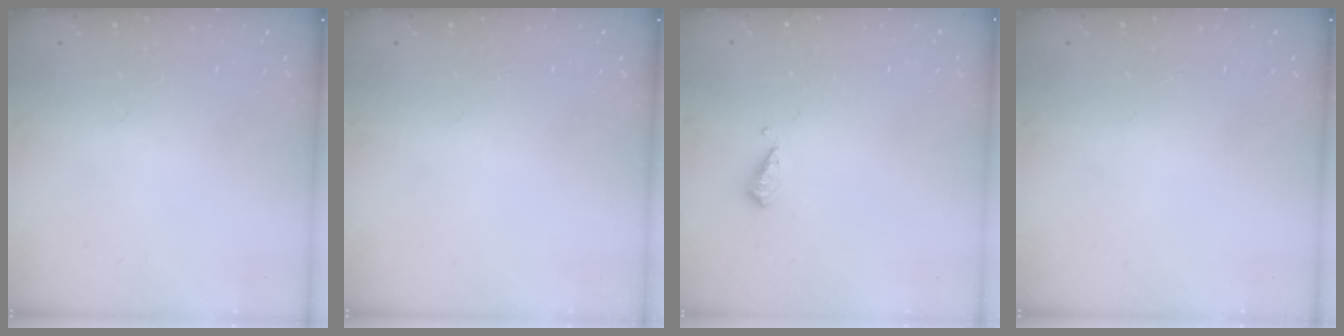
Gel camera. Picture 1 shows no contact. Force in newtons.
{"total": 0.0}
{"total": 4.6, "press": 4.5, "slide": 0.9}
{"total": 0.0}